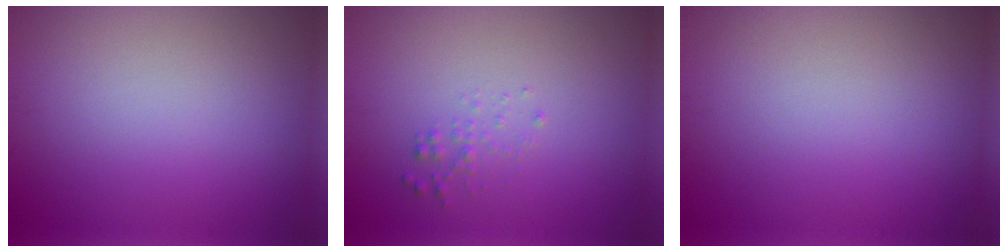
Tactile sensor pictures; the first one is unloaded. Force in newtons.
{"total": 0.9, "press": 0.9, "slide": 0.1}
{"total": 0.0}